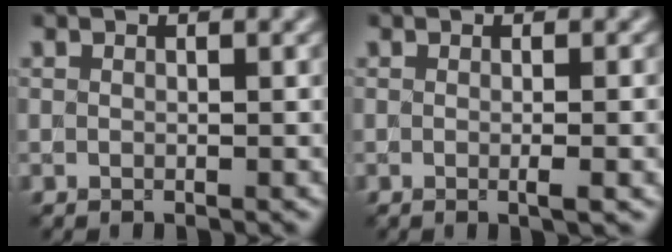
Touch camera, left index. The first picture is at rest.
{"total": 2.6, "force": [-0.2, 0.8, 2.5], "torque": [-0.027, -0.002, -0.005]}